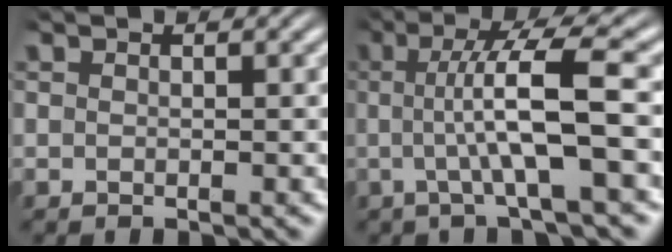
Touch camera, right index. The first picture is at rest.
{"total": 5.7, "force": [0.8, 0.5, 5.6], "torque": [-0.095, 0.009, 0.009]}